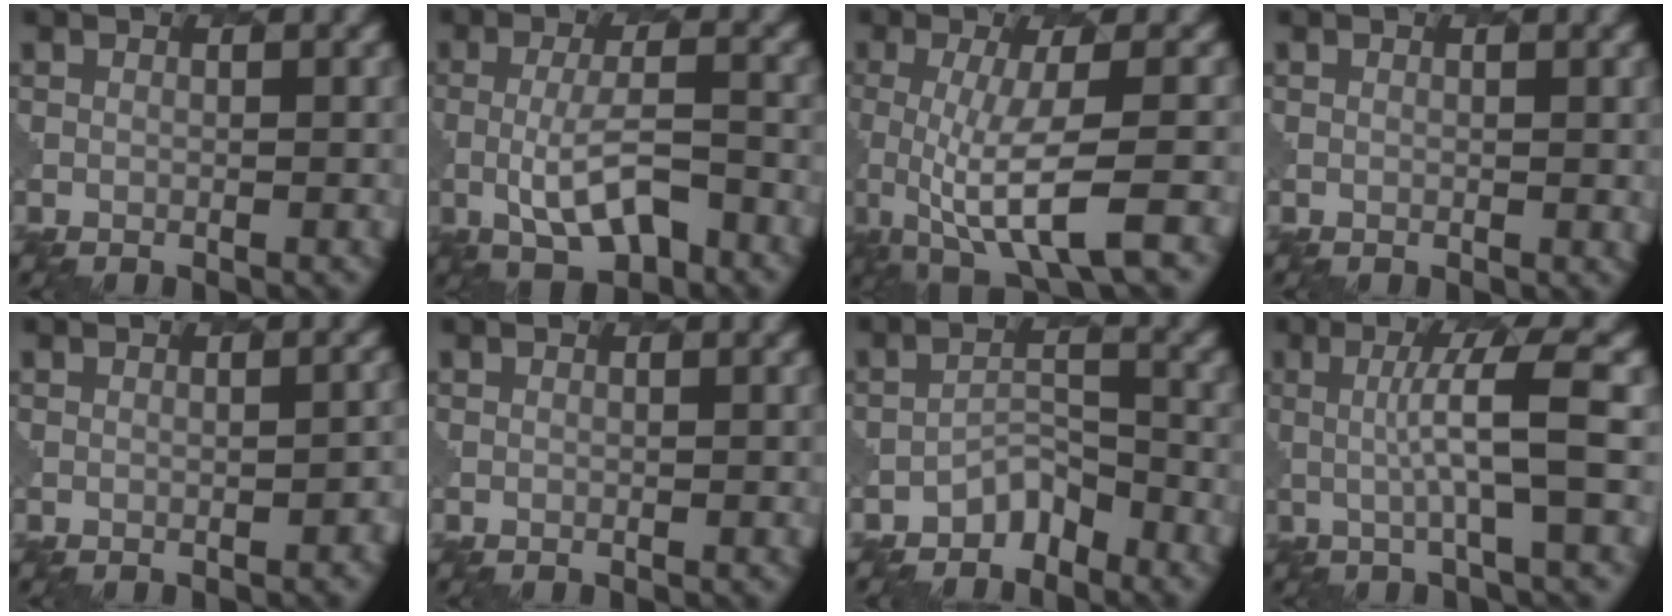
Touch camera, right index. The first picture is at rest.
{"total": 4.9, "force": [-1.2, 1.7, 4.4], "torque": [-0.089, -0.004, -0.023]}
{"total": 6.4, "force": [-1.1, 1.6, 6.1], "torque": [-0.109, -0.016, -0.022]}
{"total": 0.6, "force": [0.2, 0.3, 0.4], "torque": [-0.005, -0.004, 0.008]}
{"total": 1.9, "force": [-0.9, 0.6, 1.6], "torque": [-0.013, 0.007, -0.009]}
{"total": 0.0}
{"total": 2.6, "force": [-2.2, 1.2, 0.8], "torque": [-0.011, 0.009, -0.043]}
{"total": 5.8, "force": [0.6, 0.7, 5.8], "torque": [-0.099, 0.004, 0.011]}